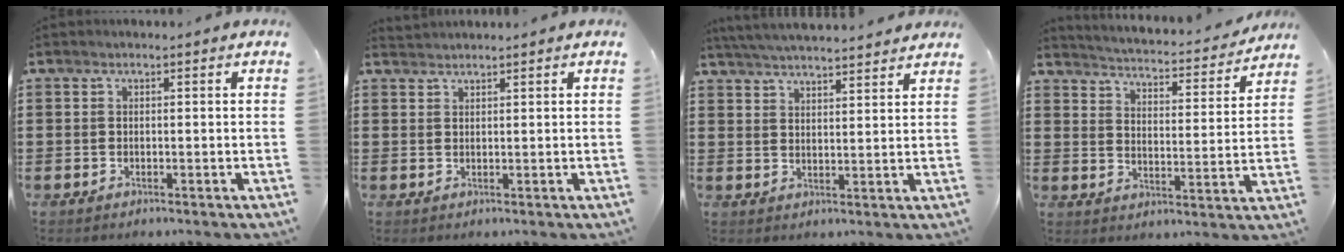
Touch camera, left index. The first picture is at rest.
{"total": 1.2, "force": [1.2, 0.1, 0.0], "torque": [-0.003, -0.001, 0.024]}
{"total": 4.4, "force": [4.3, -0.3, 0.7], "torque": [-0.028, -0.021, 0.077]}
{"total": 3.2, "force": [3.2, -0.3, 0.3], "torque": [-0.029, -0.035, 0.045]}